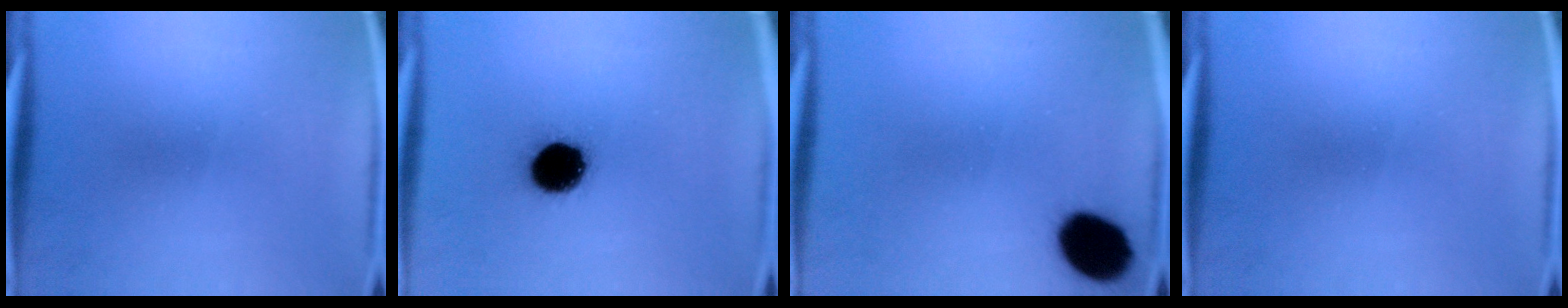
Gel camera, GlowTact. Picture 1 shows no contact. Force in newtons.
{"total": 12.5}
{"total": 13.1}
{"total": 0.0}